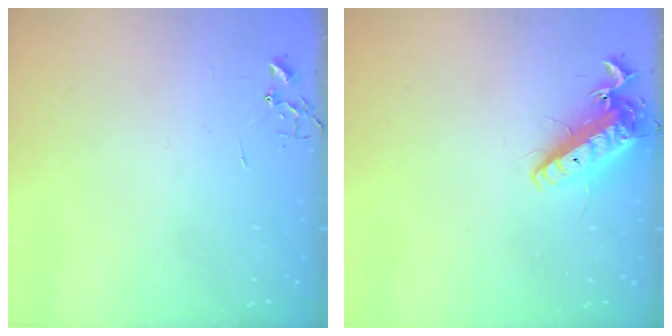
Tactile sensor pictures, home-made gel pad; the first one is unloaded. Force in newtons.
{"total": 13.6, "press": 13.4, "slide": 2.3}